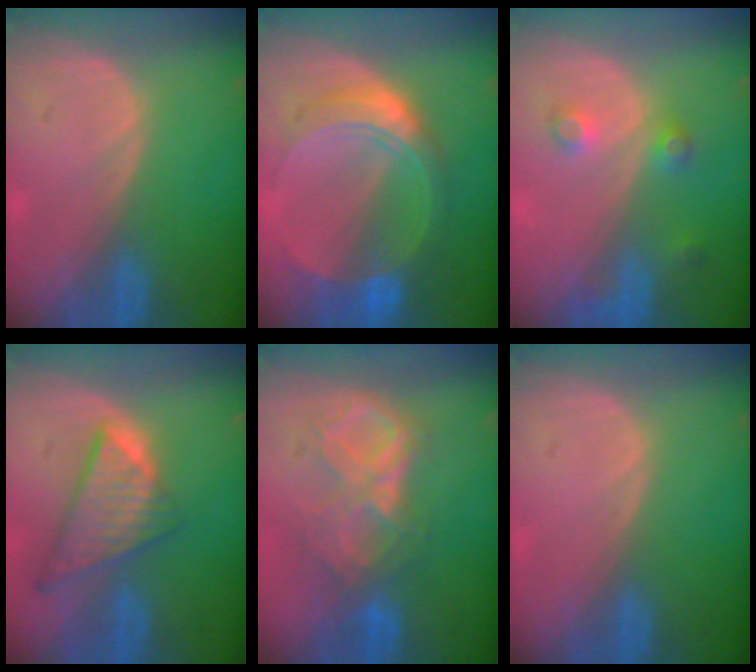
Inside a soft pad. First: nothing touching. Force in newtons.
{"total": 8.6, "press": 8.6, "slide": 0.7}
{"total": 3.8, "press": 3.5, "slide": 1.4}
{"total": 8.6, "press": 7.4, "slide": 4.4}
{"total": 8.5, "press": 7.5, "slide": 3.9}
{"total": 0.0}